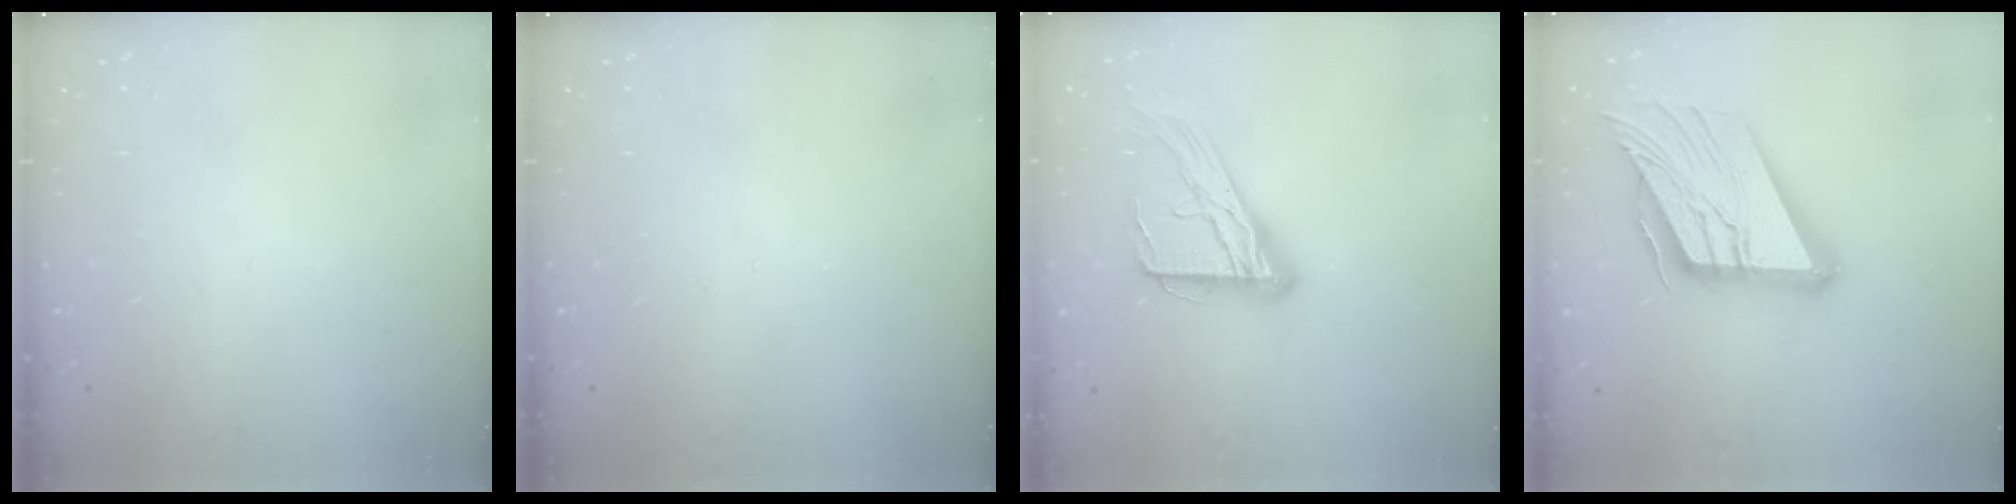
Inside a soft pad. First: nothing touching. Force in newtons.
{"total": 0.0}
{"total": 16.5, "press": 16.4, "slide": 1.5}
{"total": 23.2, "press": 23.0, "slide": 2.7}